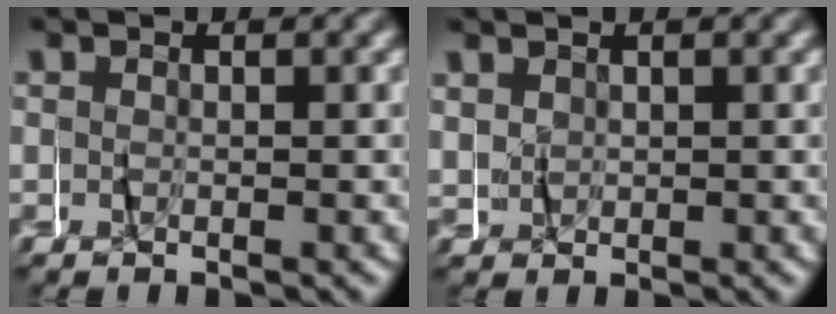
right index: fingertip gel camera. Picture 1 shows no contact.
{"total": 0.6, "force": [0.2, 0.3, -0.5], "torque": [0.001, 0.002, 0.004]}